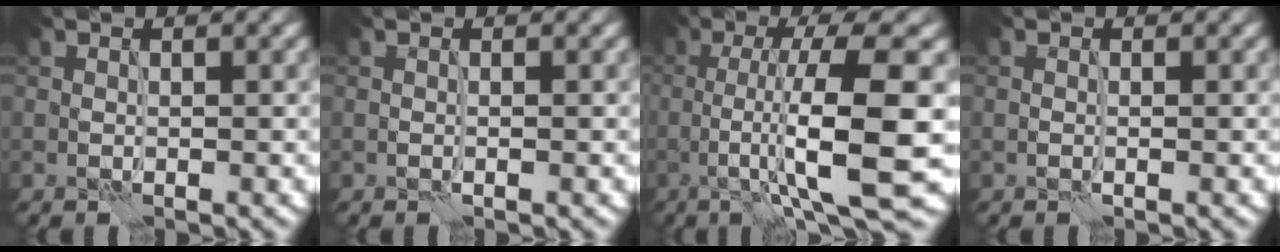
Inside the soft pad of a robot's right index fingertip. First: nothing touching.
{"total": 0.0}
{"total": 11.2, "force": [-1.6, 2.5, 10.8], "torque": [-0.148, 0.003, -0.026]}
{"total": 0.0}